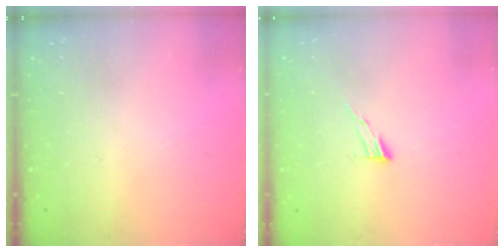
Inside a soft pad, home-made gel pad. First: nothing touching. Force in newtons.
{"total": 6.1, "press": 6.1, "slide": 0.5}